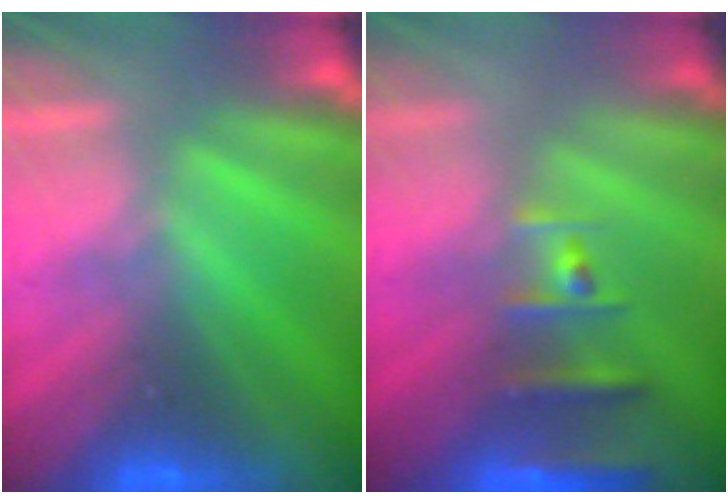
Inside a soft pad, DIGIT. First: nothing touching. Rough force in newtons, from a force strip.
{"total": 2.4}